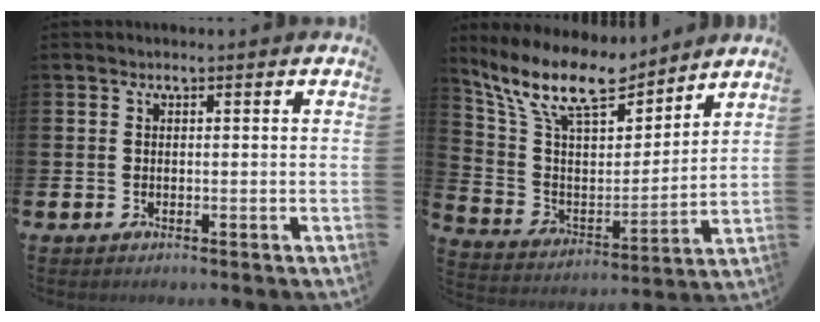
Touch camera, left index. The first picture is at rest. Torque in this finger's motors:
{"motor_torque": [1.23, -0.90, 0.72, 0.21]}